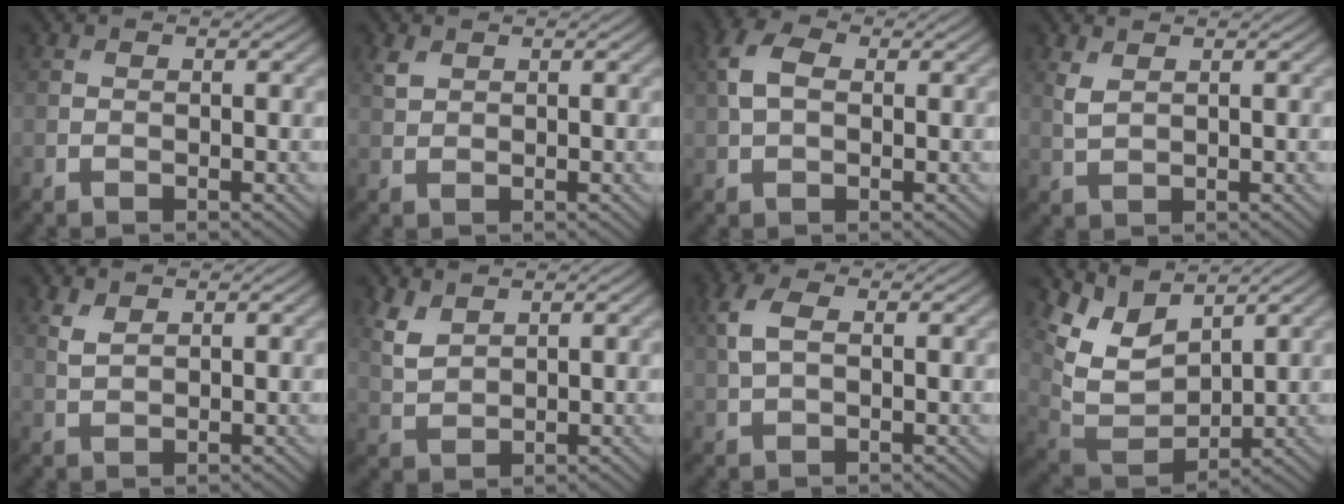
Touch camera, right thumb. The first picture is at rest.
{"total": 1.6, "force": [1.0, 0.9, 0.8], "torque": [-0.024, 0.000, 0.024]}
{"total": 4.7, "force": [0.9, 2.9, 3.5], "torque": [-0.086, 0.010, 0.011]}
{"total": 2.2, "force": [1.2, 0.9, 1.6], "torque": [-0.046, -0.002, 0.029]}
{"total": 2.1, "force": [1.4, 0.9, 1.4], "torque": [-0.039, -0.001, 0.033]}
{"total": 3.8, "force": [2.5, 1.8, 2.1], "torque": [-0.060, 0.000, 0.059]}
{"total": 4.2, "force": [1.0, 2.2, 3.4], "torque": [-0.090, 0.007, 0.017]}
{"total": 8.6, "force": [4.8, 4.6, 5.5], "torque": [-0.137, -0.008, 0.099]}